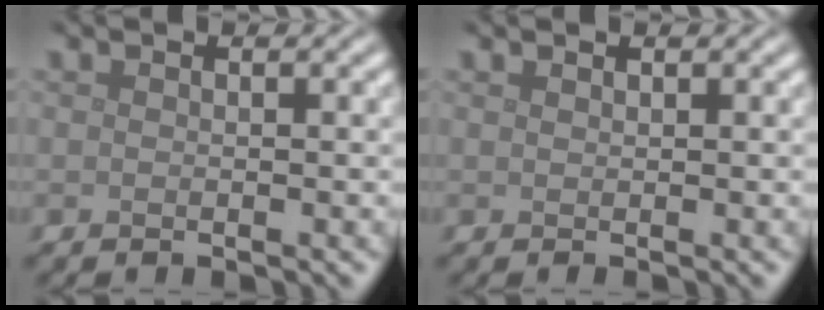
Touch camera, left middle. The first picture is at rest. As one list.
[{"total": 0.0}]